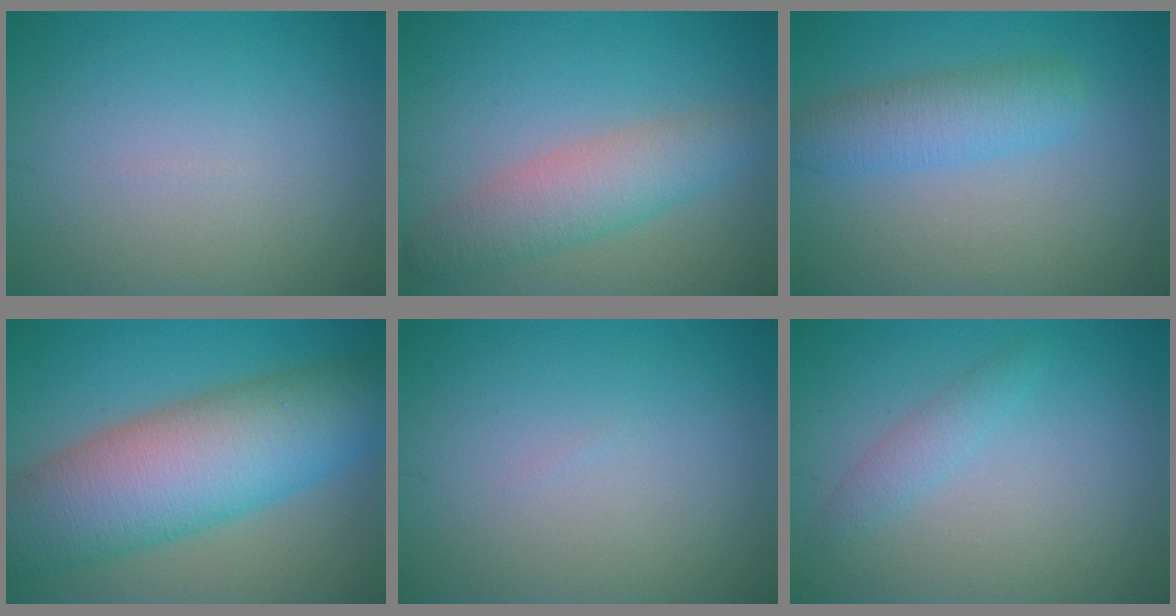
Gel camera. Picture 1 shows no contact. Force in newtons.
{"total": 4.4, "press": 4.4, "slide": 0.2}
{"total": 3.7, "press": 3.7, "slide": 0.2}
{"total": 11.9, "press": 11.9, "slide": 0.3}
{"total": 0.0}
{"total": 1.5, "press": 1.5, "slide": 0.1}